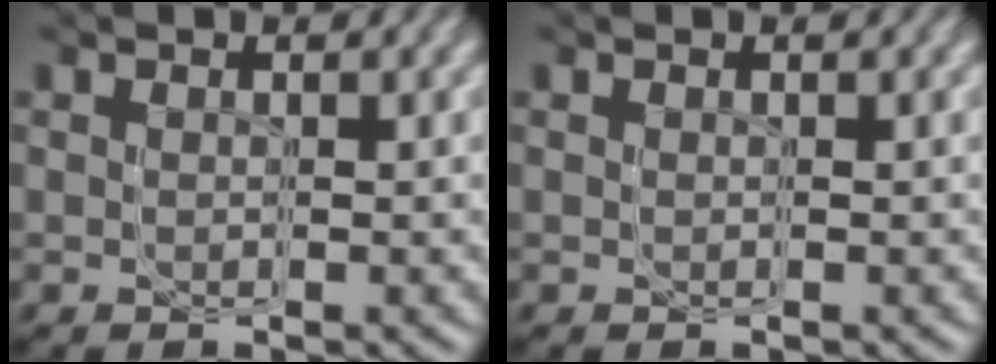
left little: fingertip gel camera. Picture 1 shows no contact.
{"total": 0.0}